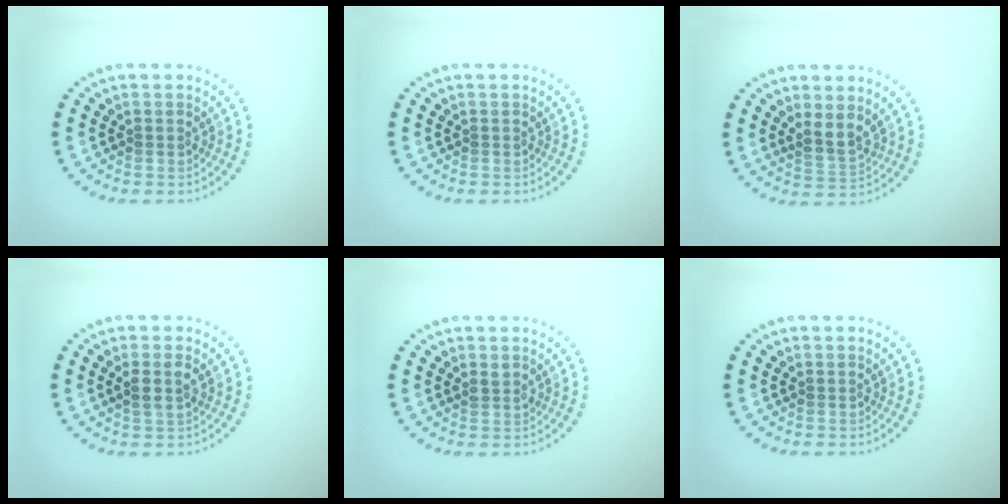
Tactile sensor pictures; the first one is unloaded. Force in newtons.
{"total": 0.0}
{"total": 2.2, "press": 1.9, "slide": 1.2}
{"total": 1.7, "press": 1.5, "slide": 0.9}
{"total": 0.8, "press": 0.7, "slide": 0.4}
{"total": 0.0}